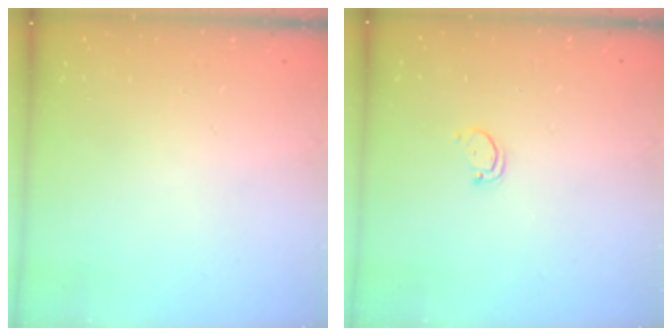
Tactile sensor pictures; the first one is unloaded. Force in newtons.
{"total": 1.8, "press": 1.8, "slide": 0.1}